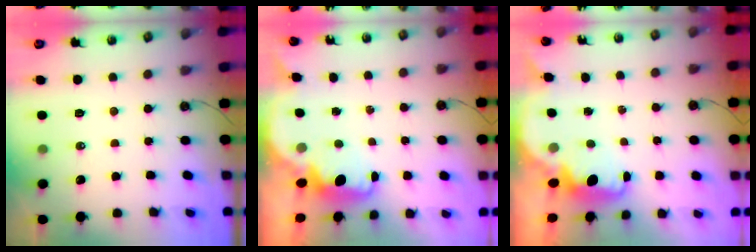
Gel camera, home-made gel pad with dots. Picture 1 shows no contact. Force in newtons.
{"total": 2.2, "press": 2.1, "slide": 0.7}
{"total": 2.2, "press": 2.1, "slide": 0.7}